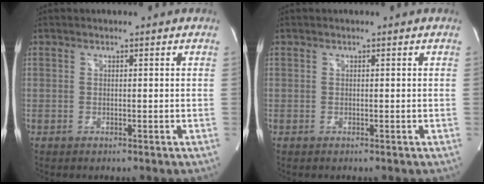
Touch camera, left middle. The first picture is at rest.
{"total": 0.0}